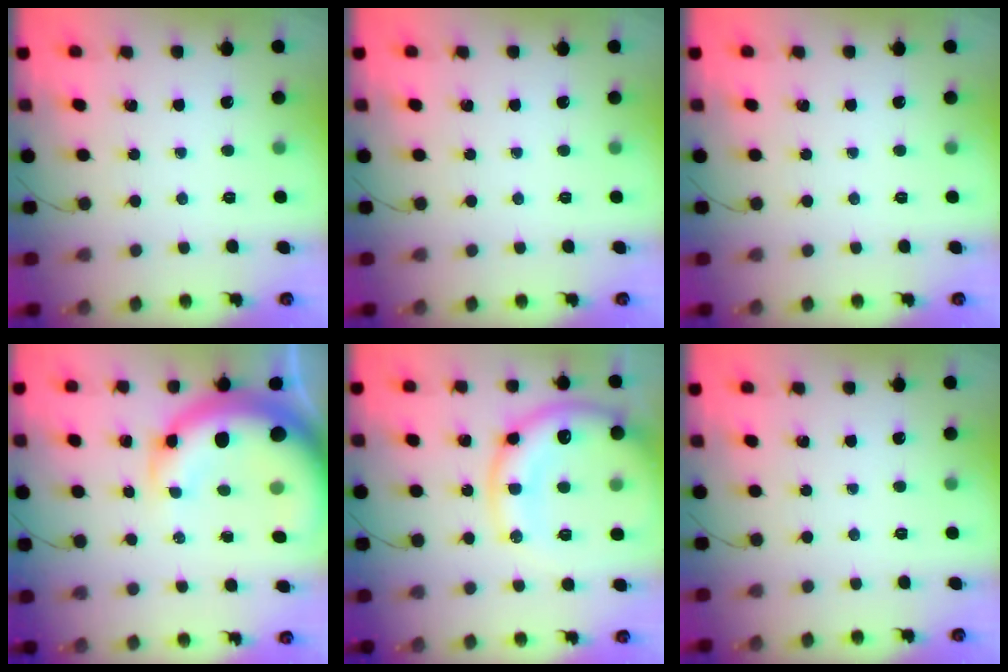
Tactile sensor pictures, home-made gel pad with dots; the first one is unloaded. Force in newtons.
{"total": 0.0}
{"total": 0.0}
{"total": 14.5, "press": 14.0, "slide": 3.7}
{"total": 18.3, "press": 18.1, "slide": 2.7}
{"total": 0.0}